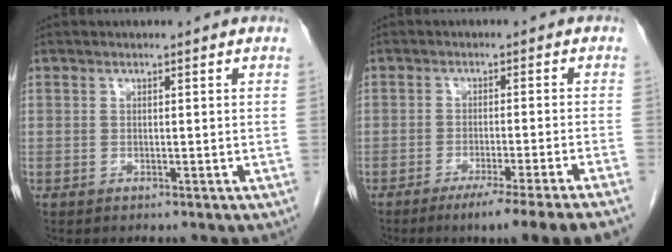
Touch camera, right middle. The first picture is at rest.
{"total": 11.0, "force": [-8.3, -2.1, 6.8], "torque": [-0.069, -0.028, -0.118]}